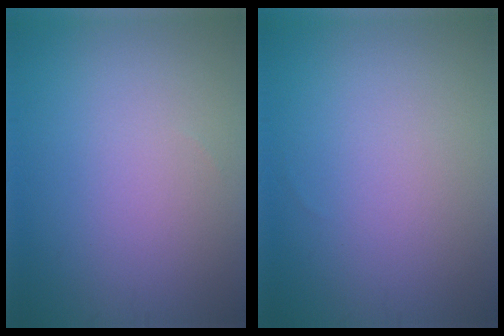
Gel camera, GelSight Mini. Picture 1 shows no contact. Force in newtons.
{"total": 0.0}